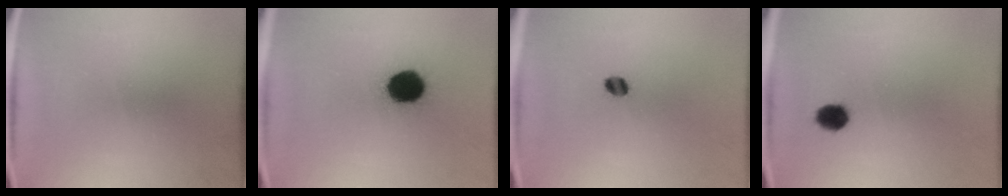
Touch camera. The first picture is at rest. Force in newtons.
{"total": 13.9}
{"total": 2.8}
{"total": 3.8}